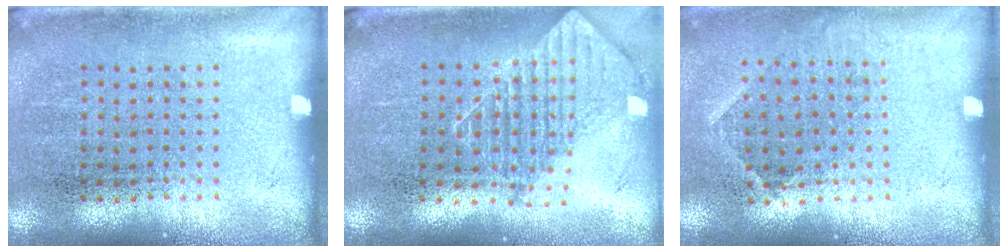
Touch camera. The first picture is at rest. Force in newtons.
{"total": 1.9, "press": 1.4, "slide": 1.2}
{"total": 0.9, "press": 0.6, "slide": 0.6}